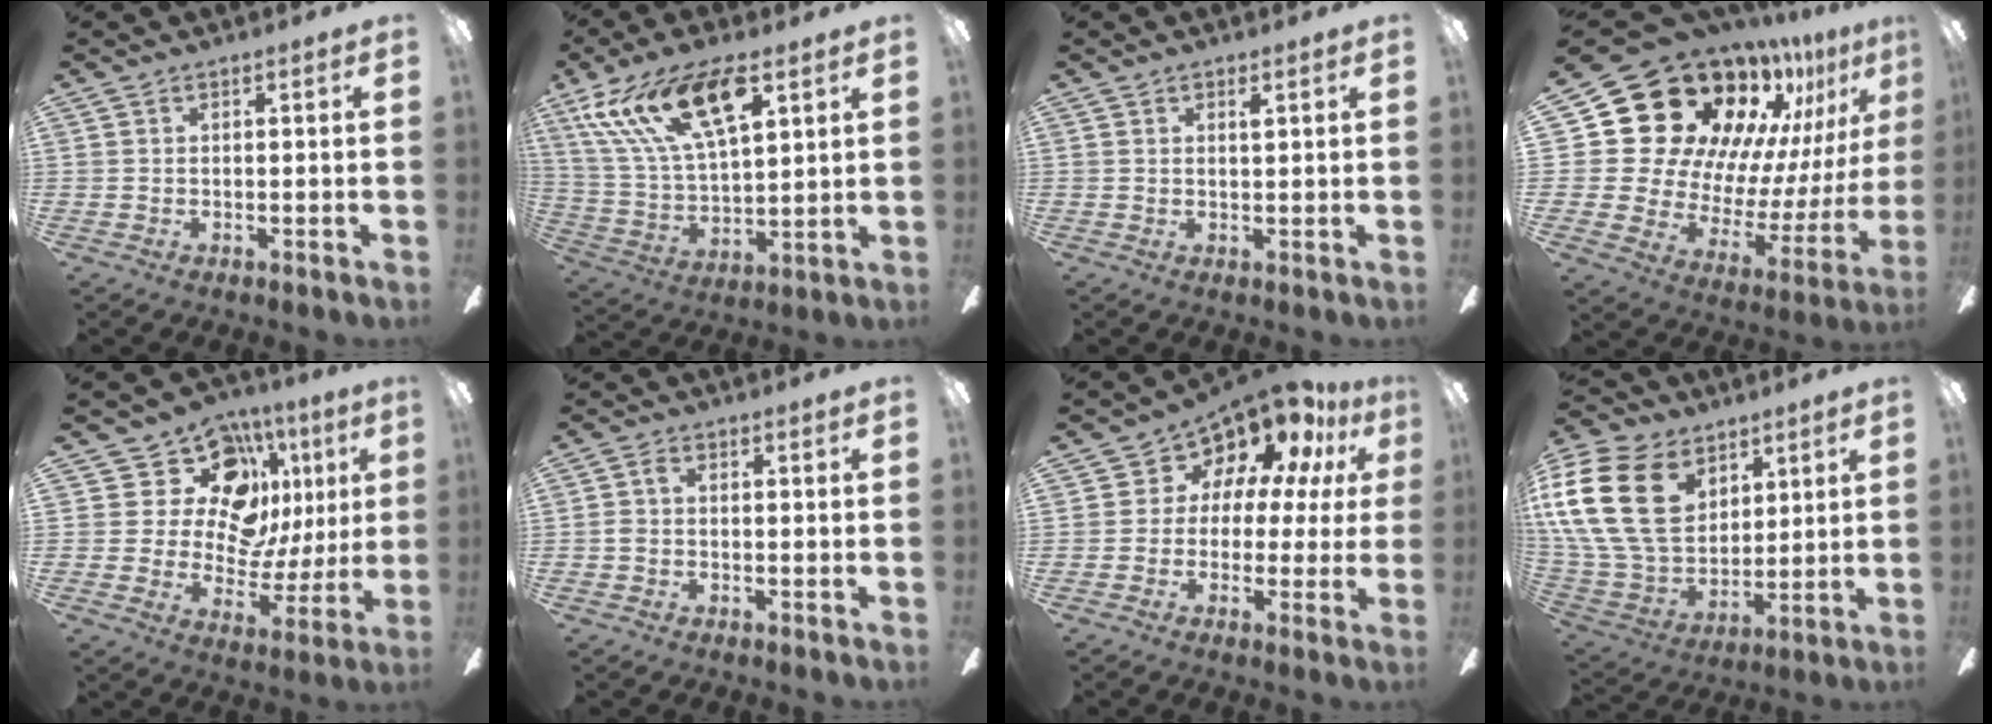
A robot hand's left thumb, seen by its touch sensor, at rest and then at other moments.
{"total": 19.3, "force": [10.9, 7.9, 13.8], "torque": [-0.286, -0.031, 0.190]}
{"total": 1.3, "force": [0.9, 0.3, 0.9], "torque": [-0.011, -0.003, 0.013]}
{"total": 26.7, "force": [17.0, 16.9, 11.7], "torque": [-0.178, -0.131, 0.347]}
{"total": 16.2, "force": [7.2, 11.6, 8.7], "torque": [-0.158, -0.033, 0.137]}
{"total": 1.7, "force": [-0.6, 1.0, 1.3], "torque": [-0.025, 0.008, -0.012]}
{"total": 10.1, "force": [8.1, 5.3, 2.8], "torque": [-0.055, -0.078, 0.145]}
{"total": 24.7, "force": [8.5, 17.5, 15.1], "torque": [-0.338, -0.025, 0.157]}